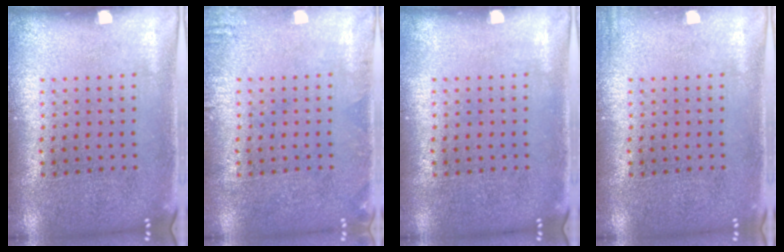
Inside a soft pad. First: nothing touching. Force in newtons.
{"total": 1.0, "press": 1.0, "slide": 0.2}
{"total": 0.0}
{"total": 0.8, "press": 0.7, "slide": 0.1}